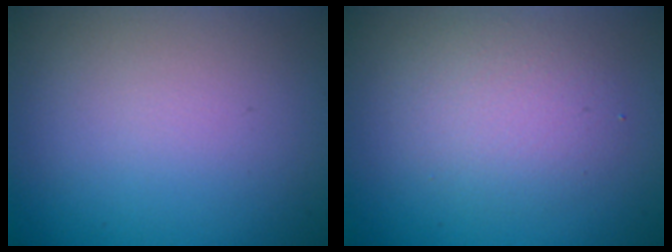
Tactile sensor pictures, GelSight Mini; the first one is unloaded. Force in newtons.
{"total": 3.2, "press": 3.2, "slide": 0.2}